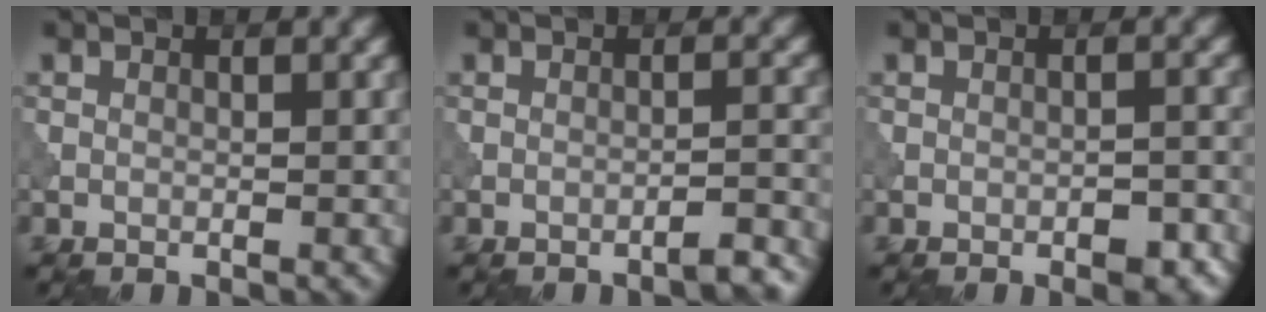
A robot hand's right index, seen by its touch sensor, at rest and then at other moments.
{"total": 2.4, "force": [-2.0, 0.4, 1.3], "torque": [-0.010, 0.008, -0.034]}
{"total": 2.4, "force": [-1.3, 1.0, 1.7], "torque": [-0.023, 0.001, -0.016]}